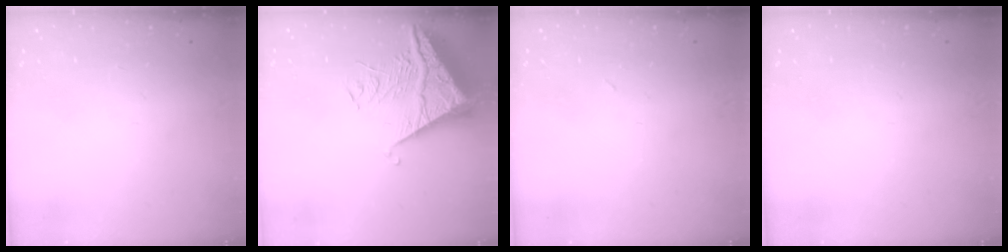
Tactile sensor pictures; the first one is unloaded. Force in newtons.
{"total": 8.8, "press": 8.7, "slide": 0.8}
{"total": 2.9, "press": 2.9, "slide": 0.7}
{"total": 0.0}